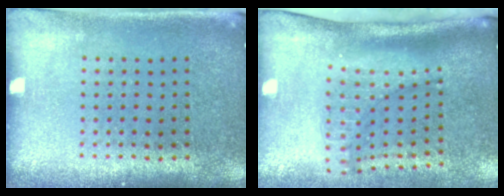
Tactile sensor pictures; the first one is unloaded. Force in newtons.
{"total": 2.0, "press": 1.5, "slide": 1.3}